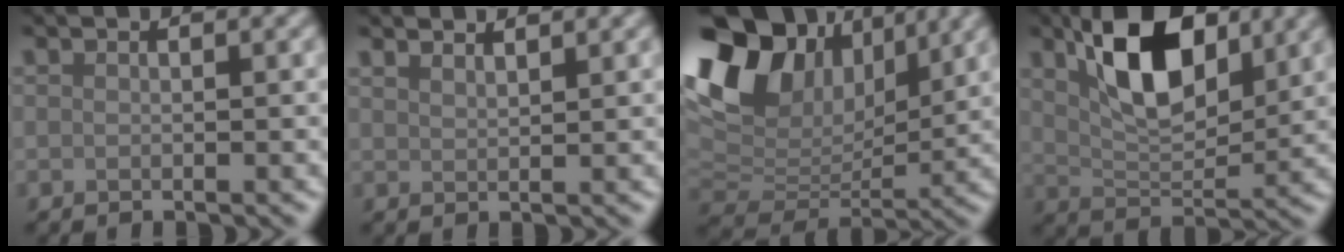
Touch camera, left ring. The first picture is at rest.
{"total": 1.7, "force": [1.6, 0.3, 0.4], "torque": [-0.003, 0.004, 0.020]}
{"total": 14.6, "force": [6.0, 10.2, 8.6], "torque": [-0.187, 0.033, 0.118]}
{"total": 9.1, "force": [3.6, 4.4, 7.0], "torque": [-0.121, 0.006, 0.063]}